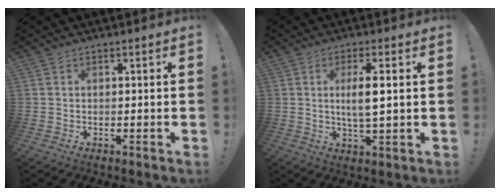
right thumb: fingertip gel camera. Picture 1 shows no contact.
{"total": 6.9, "force": [1.1, 1.7, 6.6], "torque": [-0.116, -0.007, 0.013]}